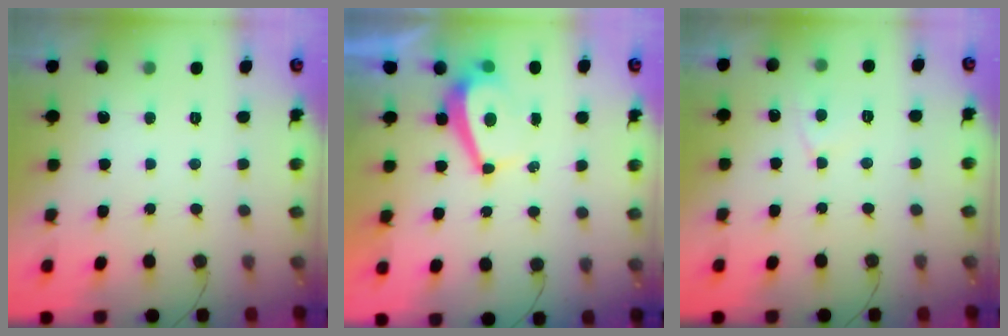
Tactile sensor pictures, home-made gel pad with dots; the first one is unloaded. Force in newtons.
{"total": 5.4, "press": 5.4, "slide": 0.4}
{"total": 5.2, "press": 5.2, "slide": 0.6}